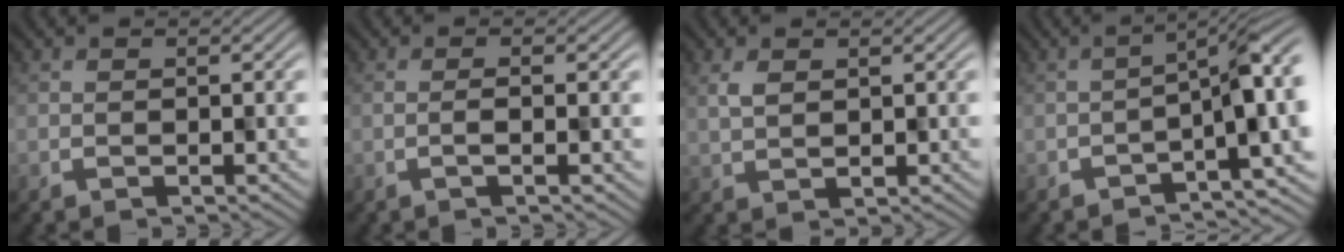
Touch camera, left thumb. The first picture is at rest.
{"total": 1.3, "force": [0.3, -0.1, 1.3], "torque": [-0.011, 0.010, -0.011]}
{"total": 2.6, "force": [1.9, 1.1, 1.4], "torque": [-0.037, -0.005, 0.032]}
{"total": 6.7, "force": [-2.1, 1.6, 6.2], "torque": [-0.074, -0.004, -0.024]}